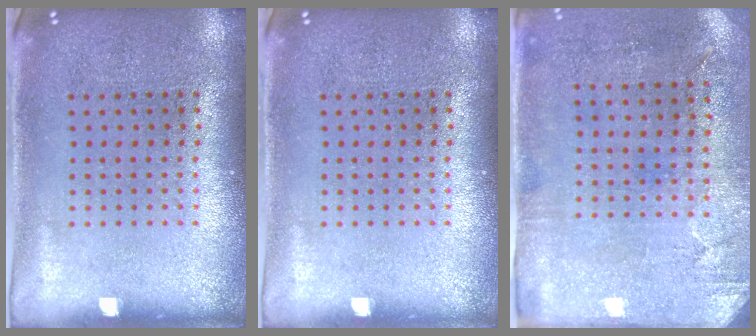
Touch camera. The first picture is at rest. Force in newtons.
{"total": 0.0}
{"total": 2.8, "press": 2.3, "slide": 1.7}